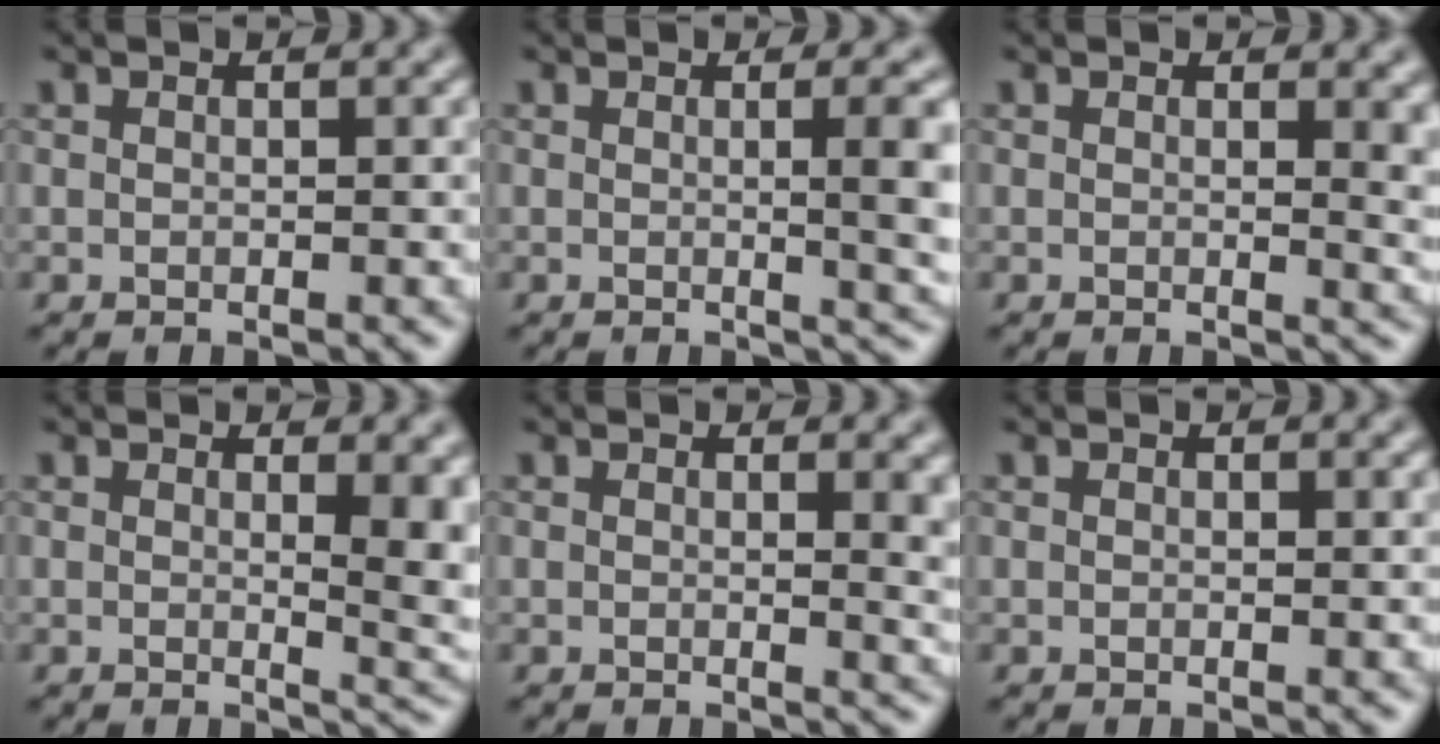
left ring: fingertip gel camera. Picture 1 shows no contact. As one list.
[{"total": 4.8, "force": [0.2, 1.6, 4.5], "torque": [-0.042, 0.002, 0.002]}, {"total": 2.7, "force": [0.7, 0.9, 2.4], "torque": [-0.022, -0.001, 0.010]}, {"total": 5.2, "force": [1.0, 1.9, 4.7], "torque": [-0.042, -0.005, 0.018]}, {"total": 2.7, "force": [0.7, 0.9, 2.4], "torque": [-0.021, 0.001, 0.009]}, {"total": 0.0}]